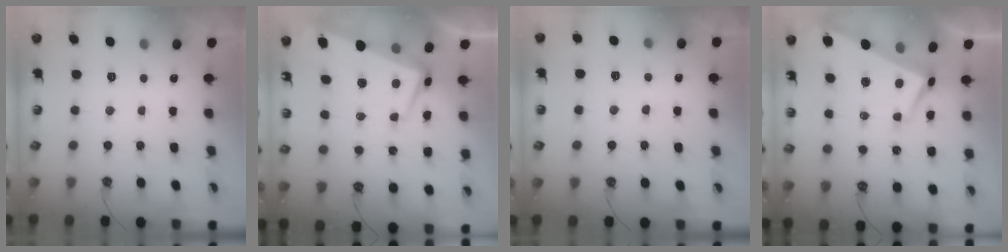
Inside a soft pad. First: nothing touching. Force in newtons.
{"total": 2.8, "press": 2.3, "slide": 1.6}
{"total": 5.6, "press": 5.6, "slide": 0.3}
{"total": 6.1, "press": 6.0, "slide": 0.9}